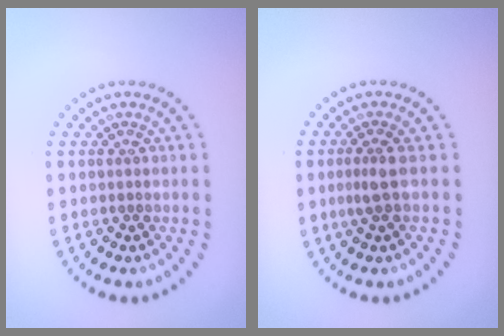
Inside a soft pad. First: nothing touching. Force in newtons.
{"total": 1.7, "press": 1.3, "slide": 1.1}